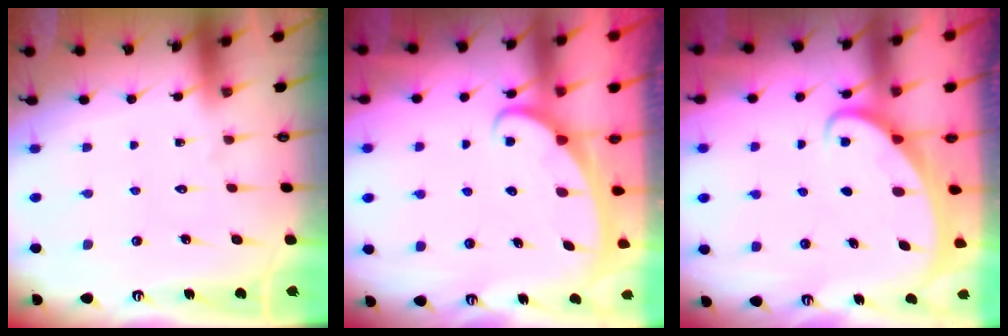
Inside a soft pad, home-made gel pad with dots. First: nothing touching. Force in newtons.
{"total": 2.6, "press": 2.6, "slide": 0.3}
{"total": 2.1, "press": 2.1, "slide": 0.2}